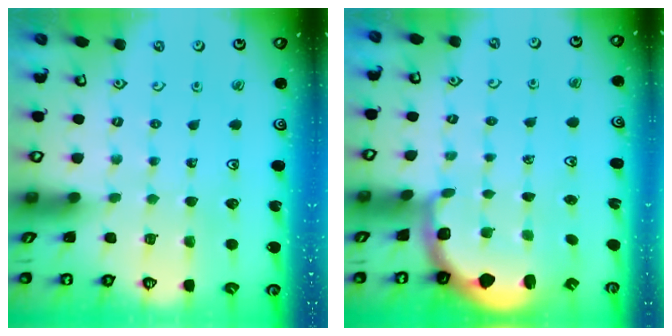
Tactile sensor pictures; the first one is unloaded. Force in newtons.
{"total": 3.0, "press": 2.1, "slide": 2.1}